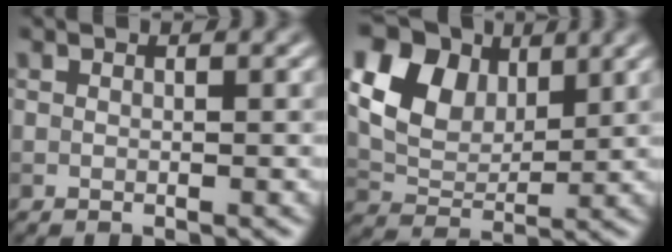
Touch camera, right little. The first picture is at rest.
{"total": 8.9, "force": [4.0, 5.9, 5.3], "torque": [-0.126, 0.021, 0.063]}